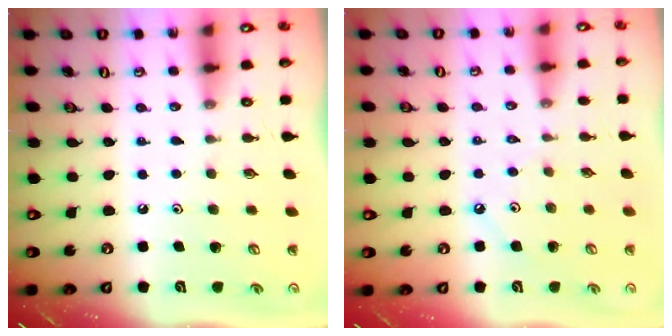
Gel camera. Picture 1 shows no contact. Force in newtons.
{"total": 2.7, "press": 2.7, "slide": 0.2}